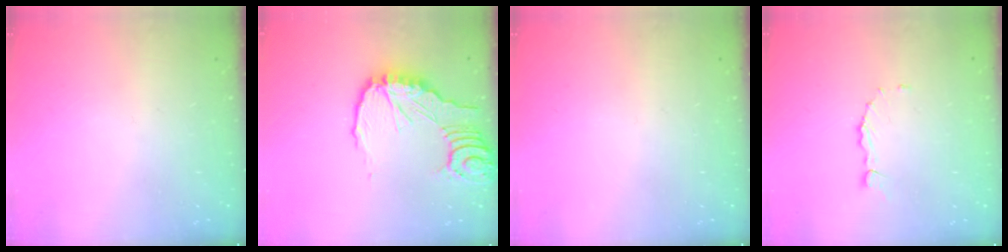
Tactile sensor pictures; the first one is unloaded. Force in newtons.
{"total": 12.5, "press": 12.4, "slide": 1.2}
{"total": 0.0}
{"total": 1.9, "press": 1.9, "slide": 0.2}